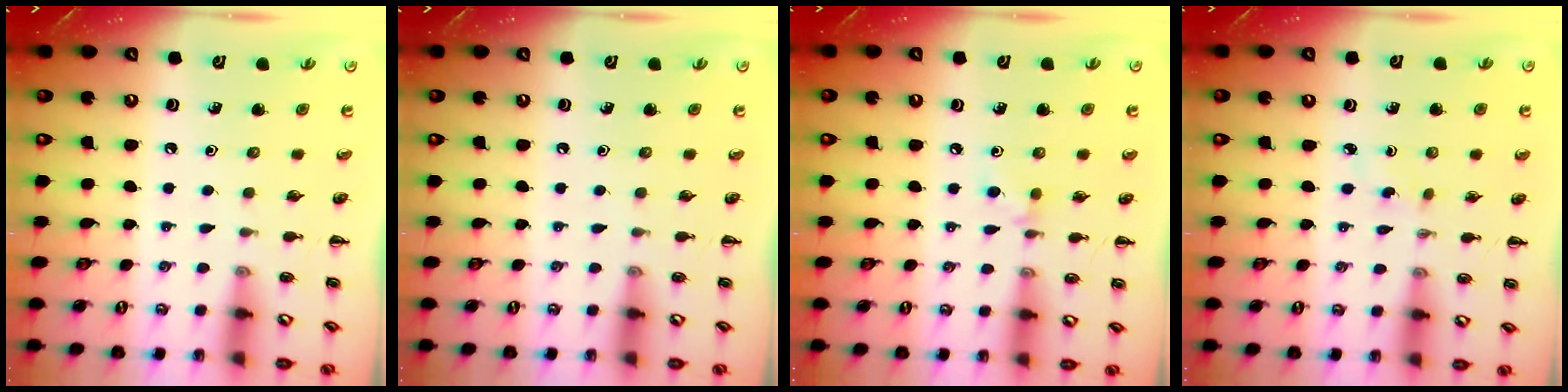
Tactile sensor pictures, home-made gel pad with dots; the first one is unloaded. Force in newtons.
{"total": 0.0}
{"total": 4.7, "press": 4.5, "slide": 1.6}
{"total": 2.3, "press": 2.1, "slide": 0.9}